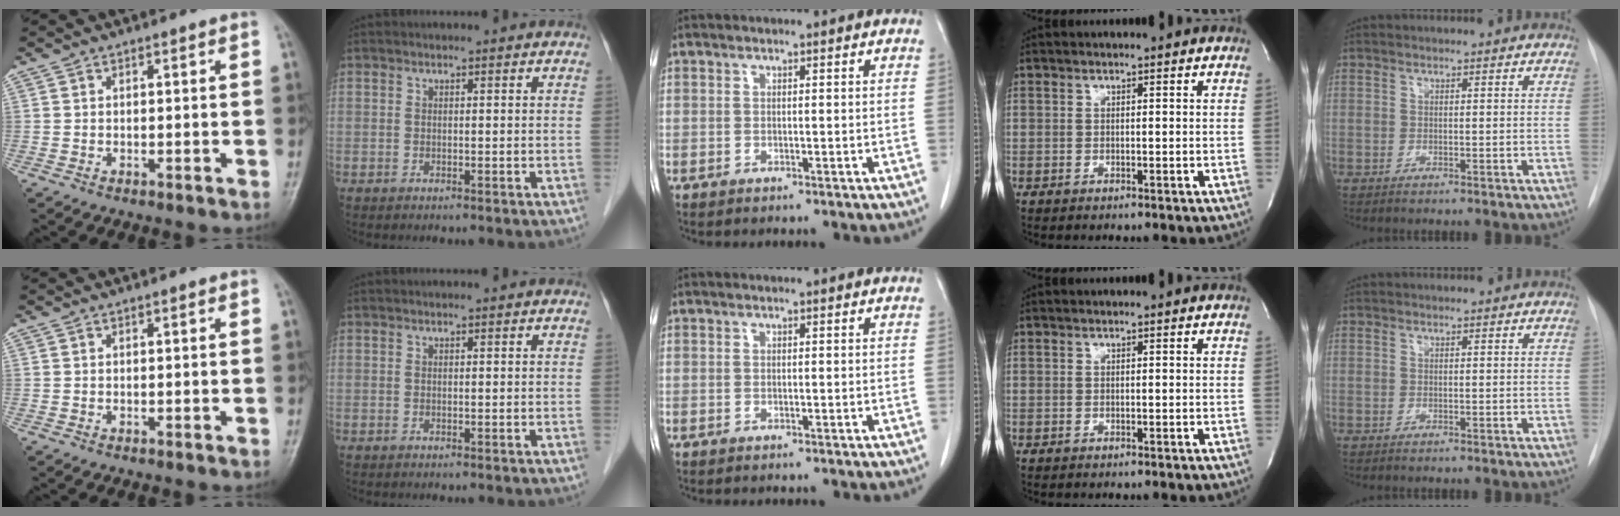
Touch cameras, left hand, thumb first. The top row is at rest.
{}